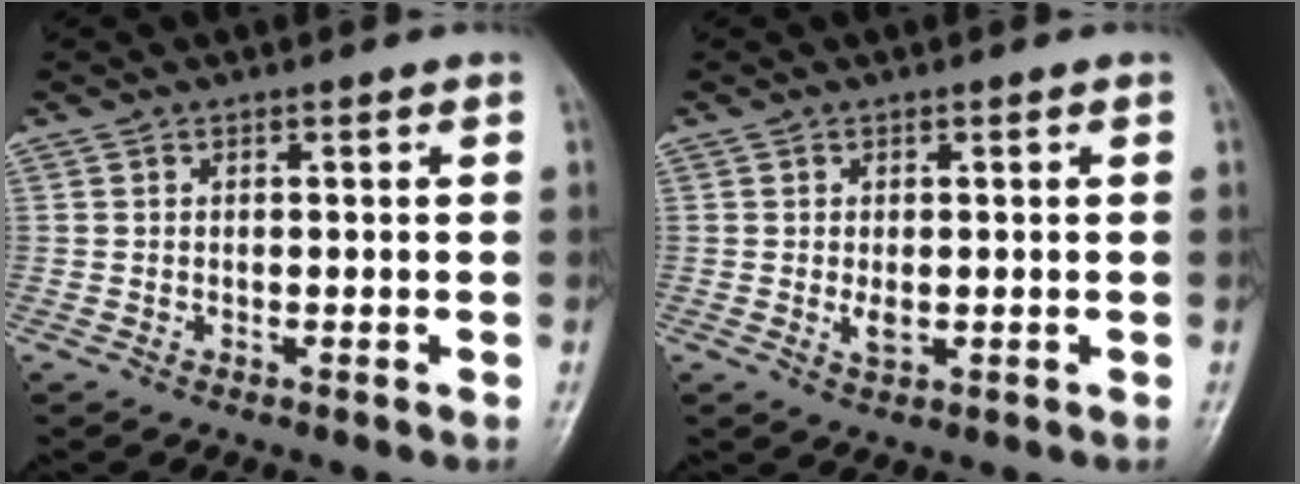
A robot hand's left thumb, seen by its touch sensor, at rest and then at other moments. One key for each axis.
{"total": 2.4, "fx": -0.1, "fy": 1.1, "fz": 2.1, "tx": -0.037, "ty": -0.003, "tz": 0.004}